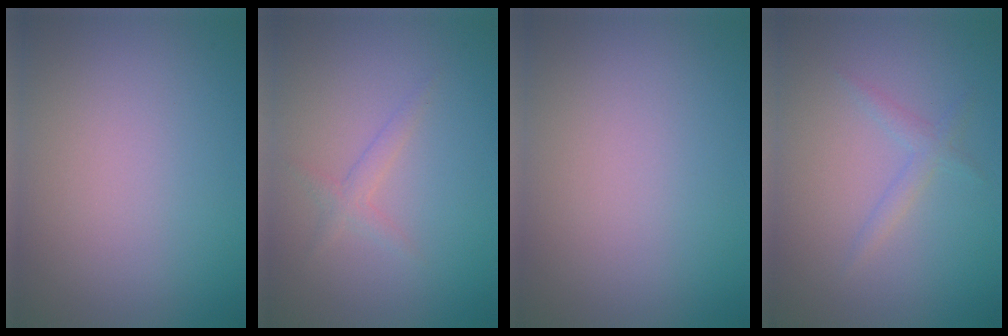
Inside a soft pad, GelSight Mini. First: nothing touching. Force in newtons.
{"total": 1.4, "press": 1.4, "slide": 0.1}
{"total": 0.0}
{"total": 1.3, "press": 1.3, "slide": 0.0}